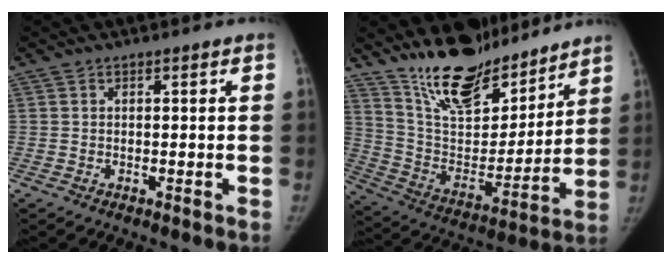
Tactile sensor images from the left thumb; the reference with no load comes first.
{"total": 20.2, "force": [16.5, 7.6, 8.8], "torque": [-0.100, -0.109, 0.289]}